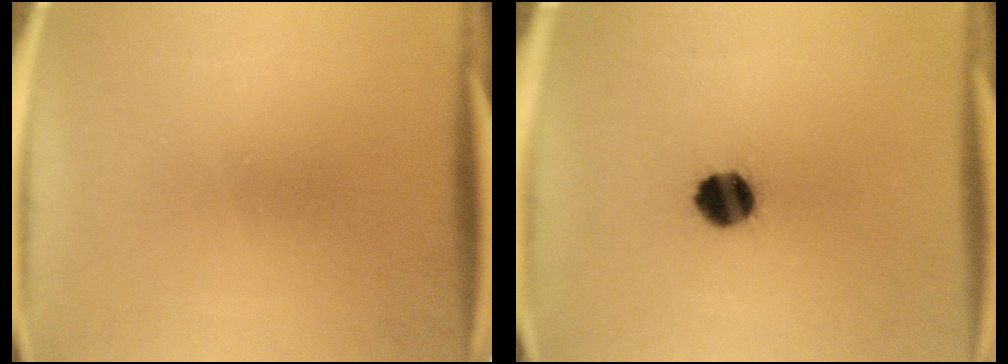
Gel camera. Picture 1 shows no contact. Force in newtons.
{"total": 8.2}